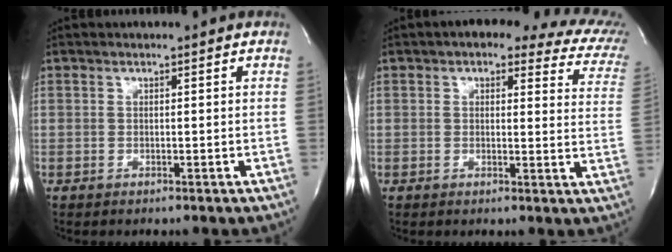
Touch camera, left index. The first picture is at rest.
{"total": 14.4, "force": [9.8, 5.2, 9.2], "torque": [-0.095, 0.019, 0.085]}